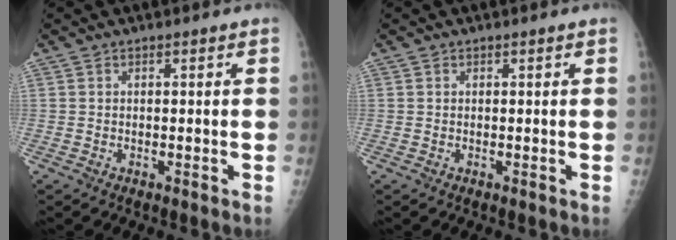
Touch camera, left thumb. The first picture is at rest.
{"total": 0.0}